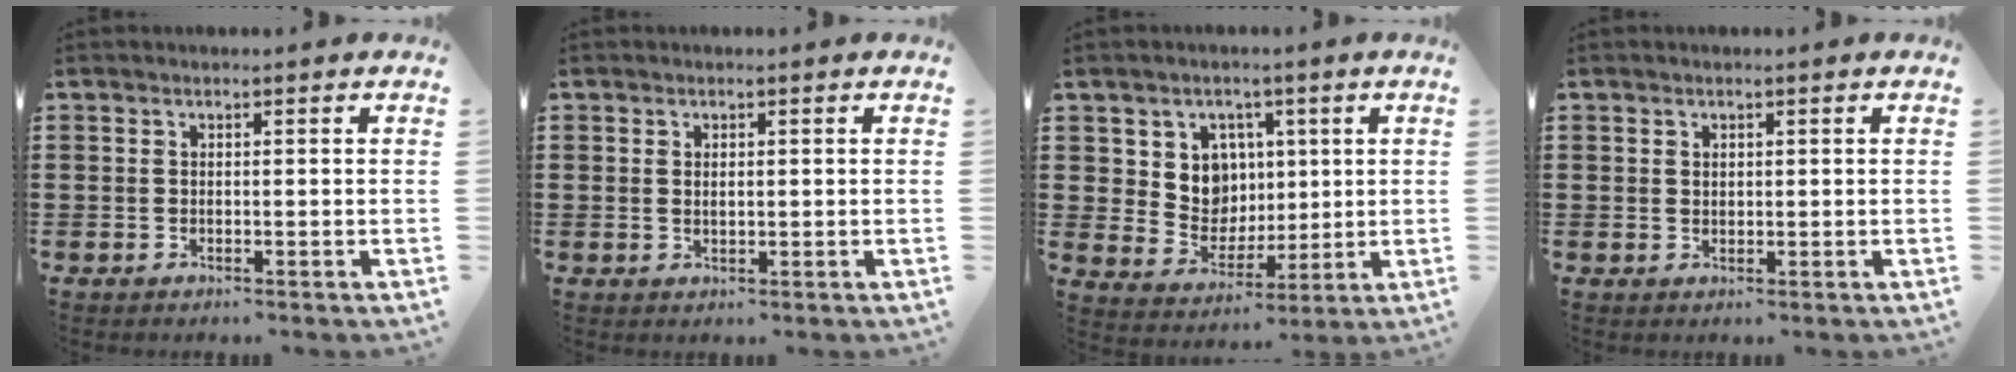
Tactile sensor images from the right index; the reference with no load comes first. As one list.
[{"total": 0.9, "force": [0.2, 0.4, 0.8], "torque": [-0.016, 0.003, 0.004]}, {"total": 7.3, "force": [2.3, 6.5, 2.2], "torque": [-0.063, 0.002, 0.043]}, {"total": 0.9, "force": [0.6, 0.6, 0.2], "torque": [-0.006, 0.002, 0.012]}]